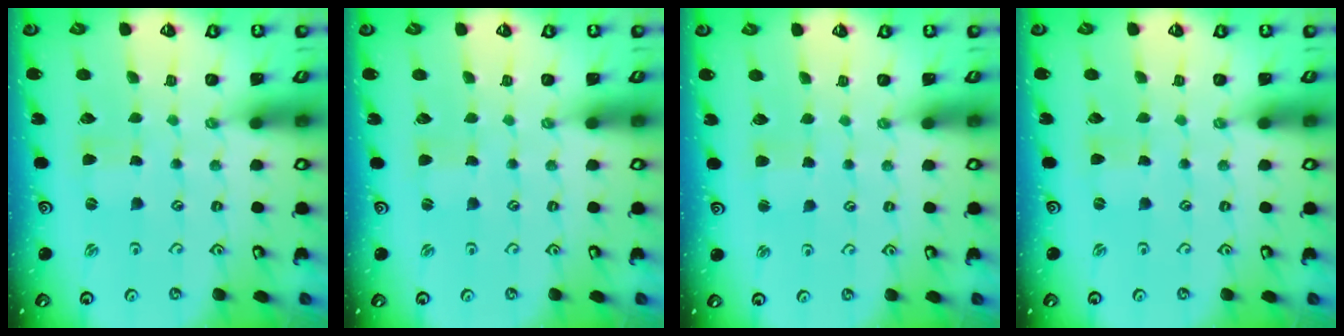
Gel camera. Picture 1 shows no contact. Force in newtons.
{"total": 0.0}
{"total": 3.7, "press": 3.7, "slide": 0.3}
{"total": 0.0}